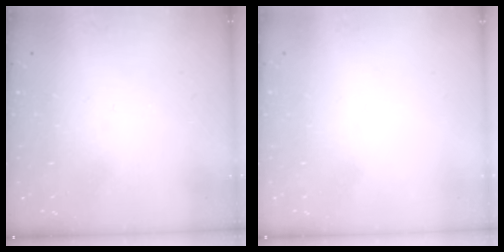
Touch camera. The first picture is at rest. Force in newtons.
{"total": 1.5, "press": 1.5, "slide": 0.1}